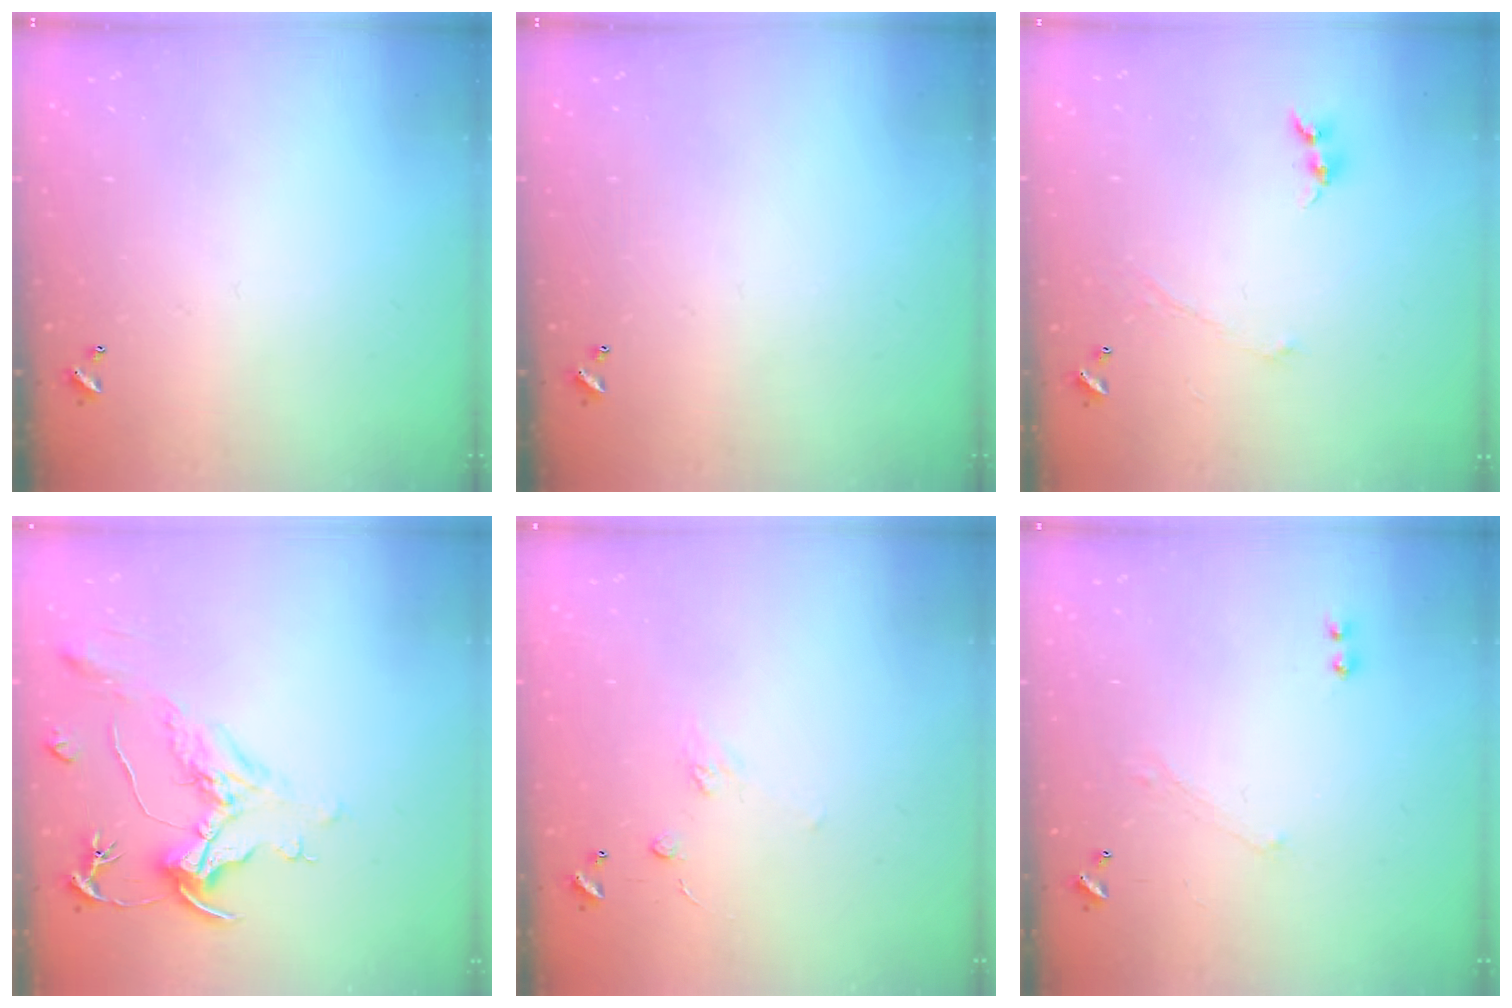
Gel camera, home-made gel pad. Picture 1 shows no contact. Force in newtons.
{"total": 0.0}
{"total": 0.0}
{"total": 2.2, "press": 1.7, "slide": 1.3}
{"total": 2.5, "press": 2.3, "slide": 1.0}
{"total": 1.0, "press": 0.9, "slide": 0.5}